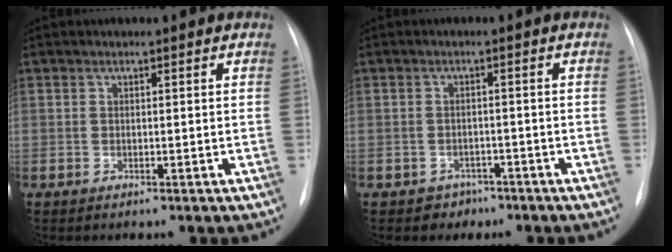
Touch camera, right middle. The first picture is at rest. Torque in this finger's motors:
{"motor_torque": [-0.15, -0.07, 0.14, 0.01]}